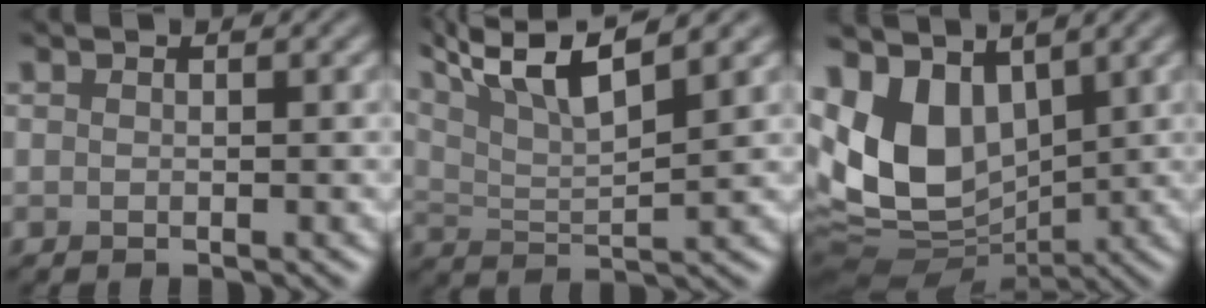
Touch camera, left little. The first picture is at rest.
{"total": 8.8, "force": [6.1, 2.1, 5.9], "torque": [-0.110, 0.023, 0.093]}
{"total": 9.9, "force": [2.4, 6.8, 6.8], "torque": [-0.144, -0.004, 0.048]}